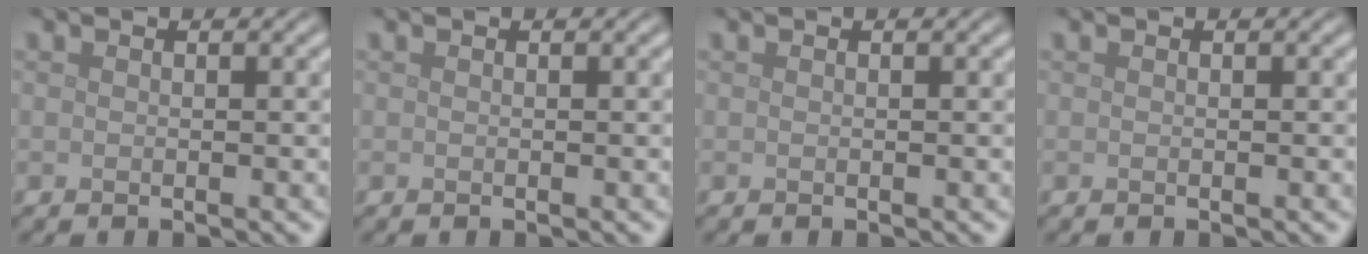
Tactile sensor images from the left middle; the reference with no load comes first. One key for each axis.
{"total": 0.0}
{"total": 0.0}
{"total": 0.0}